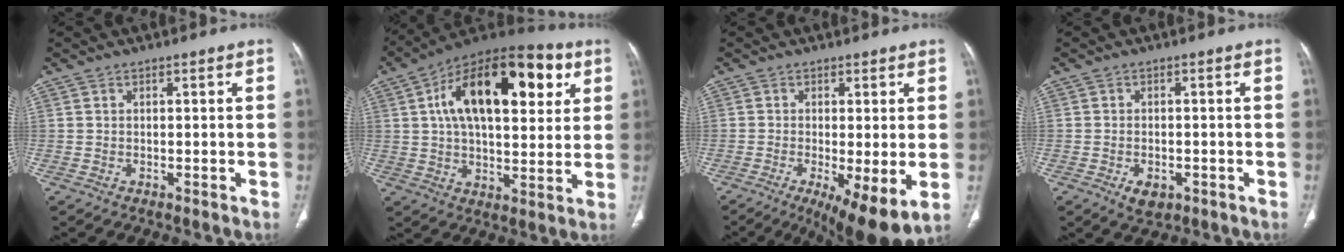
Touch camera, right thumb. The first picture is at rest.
{"total": 25.2, "force": [8.1, 12.3, 20.4], "torque": [-0.306, 0.013, 0.120]}
{"total": 10.6, "force": [-3.2, 2.9, 9.7], "torque": [-0.158, -0.022, -0.046]}
{"total": 3.7, "force": [-1.7, 2.2, 2.4], "torque": [-0.035, 0.002, -0.020]}